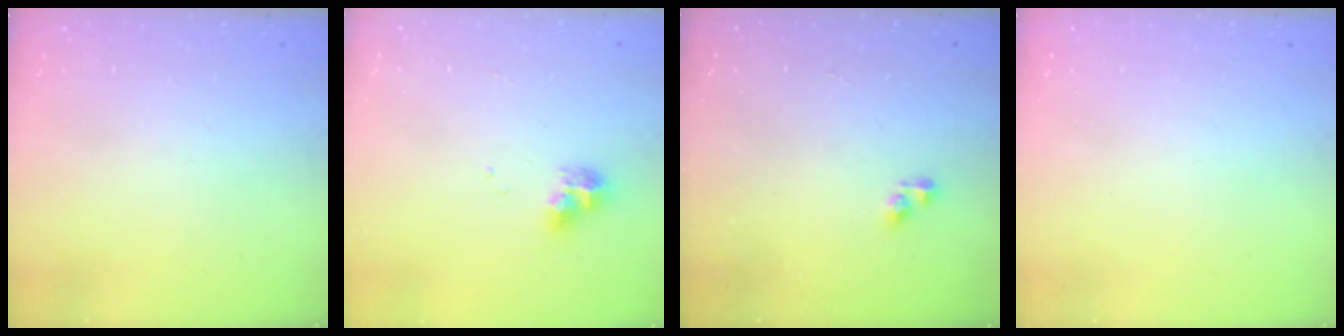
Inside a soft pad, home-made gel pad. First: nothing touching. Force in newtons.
{"total": 7.7, "press": 7.7, "slide": 0.6}
{"total": 4.1, "press": 4.1, "slide": 0.5}
{"total": 0.0}